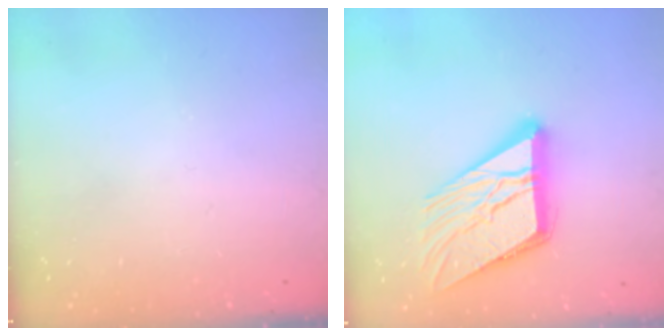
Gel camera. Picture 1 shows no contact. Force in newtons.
{"total": 19.0, "press": 18.9, "slide": 2.0}